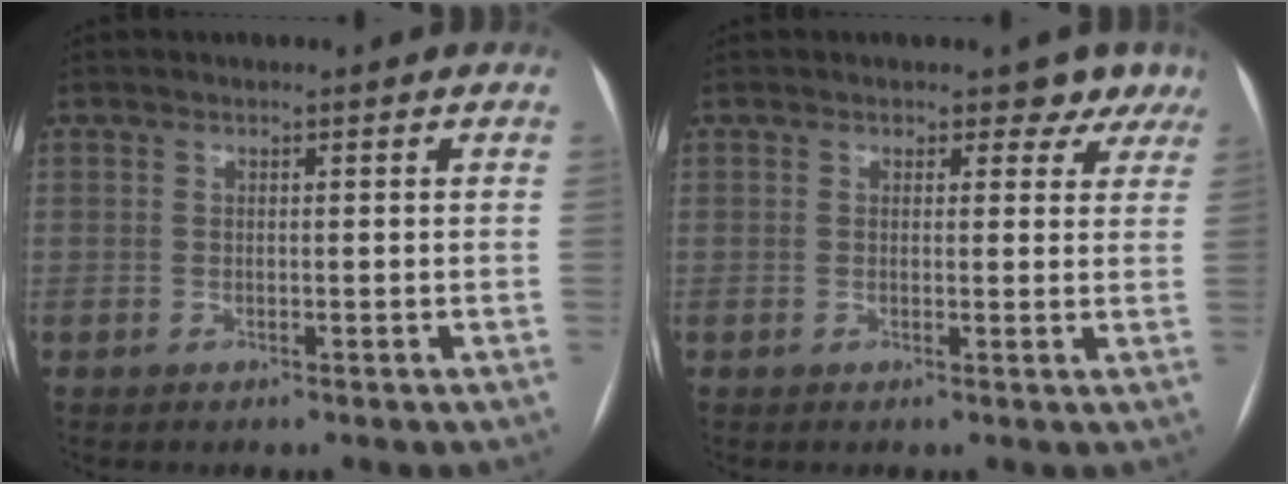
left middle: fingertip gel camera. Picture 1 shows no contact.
{"total": 4.1, "force": [3.2, 2.5, 0.4], "torque": [0.023, -0.008, 0.015]}